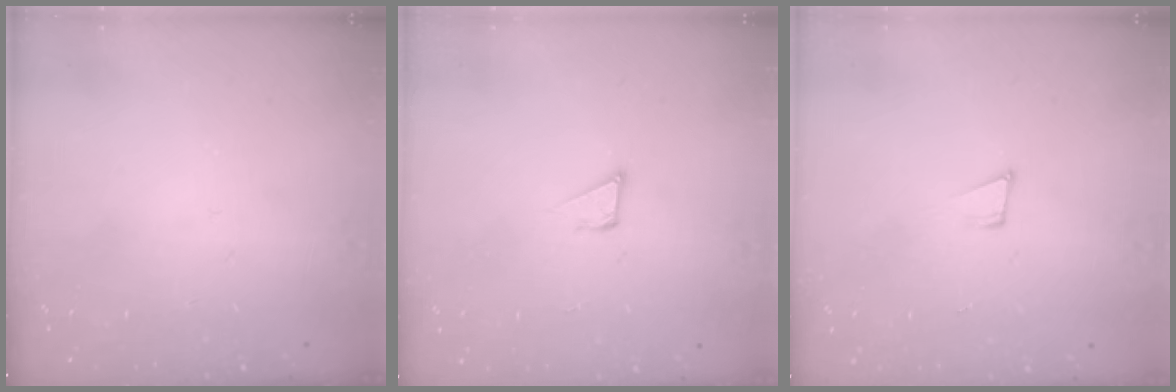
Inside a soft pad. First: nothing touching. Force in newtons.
{"total": 4.3, "press": 4.3, "slide": 0.3}
{"total": 6.1, "press": 5.4, "slide": 2.8}